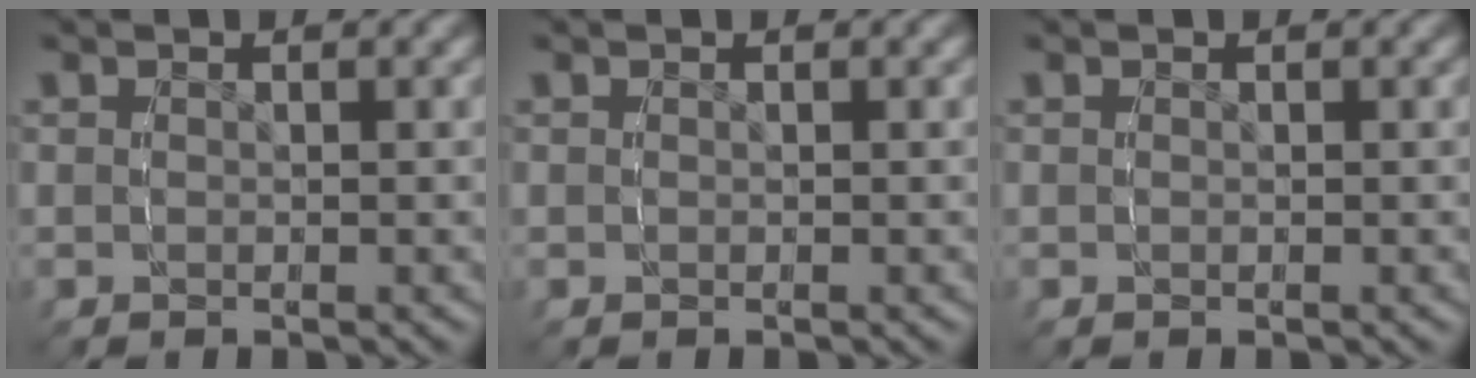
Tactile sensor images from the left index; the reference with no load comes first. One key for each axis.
{"total": 0.0}
{"total": 0.0}